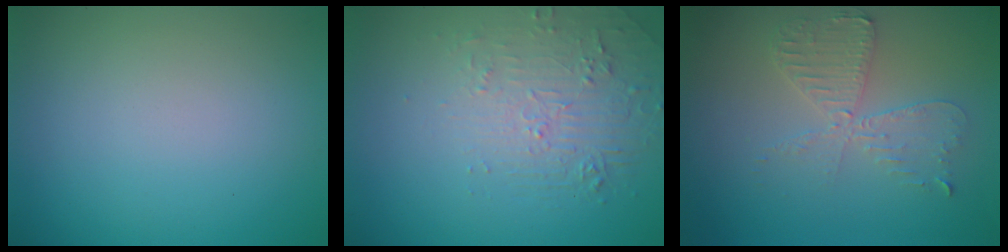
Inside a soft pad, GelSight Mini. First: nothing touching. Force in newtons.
{"total": 2.2, "press": 1.3, "slide": 1.8}
{"total": 3.6, "press": 3.1, "slide": 1.9}